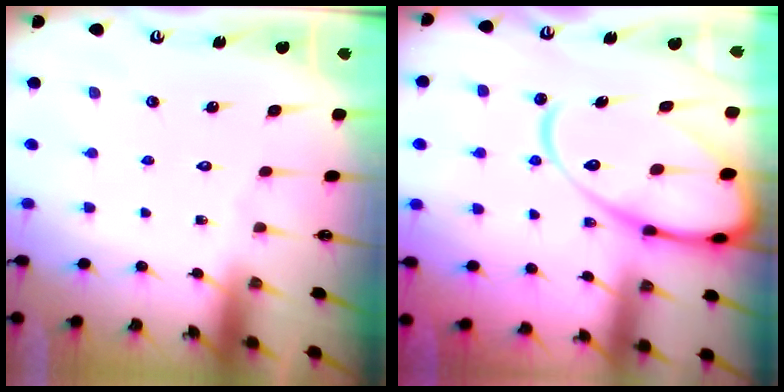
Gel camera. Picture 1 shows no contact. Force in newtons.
{"total": 18.3, "press": 18.2, "slide": 2.0}